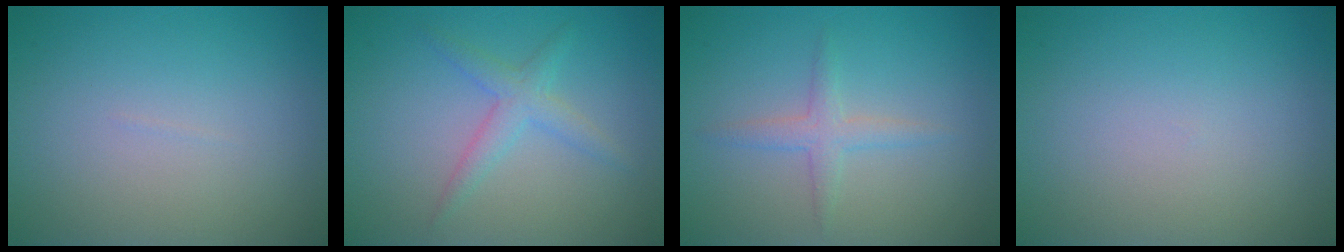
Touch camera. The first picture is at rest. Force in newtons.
{"total": 2.2, "press": 2.2, "slide": 0.1}
{"total": 1.8, "press": 1.8, "slide": 0.1}
{"total": 0.0}